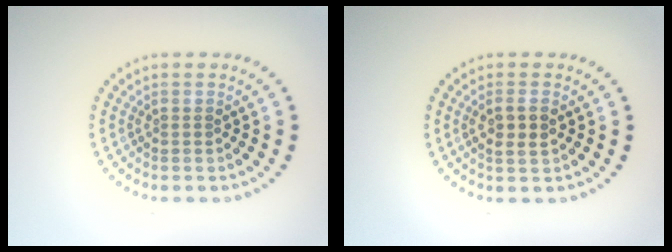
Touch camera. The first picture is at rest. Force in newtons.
{"total": 2.2, "press": 2.2, "slide": 0.4}